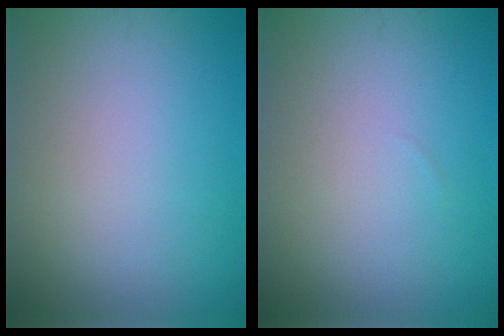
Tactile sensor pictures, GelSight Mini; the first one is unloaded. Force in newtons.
{"total": 0.0}